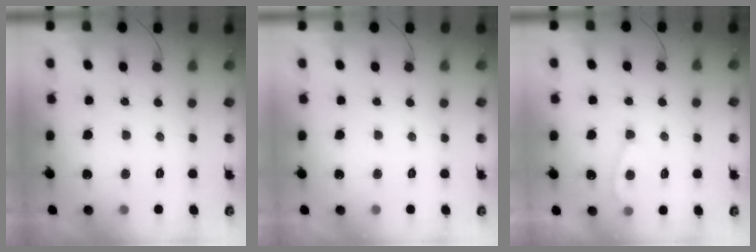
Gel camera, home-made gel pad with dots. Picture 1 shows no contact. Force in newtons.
{"total": 0.0}
{"total": 3.6, "press": 3.6, "slide": 0.4}